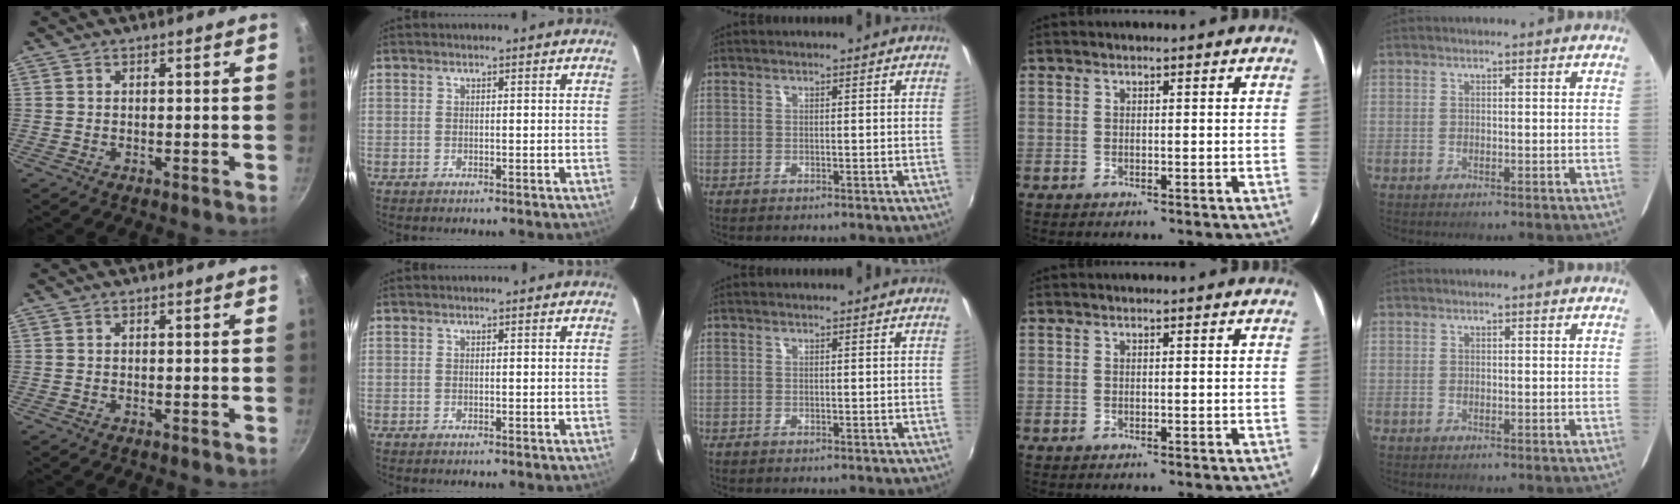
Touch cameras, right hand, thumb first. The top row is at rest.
{}